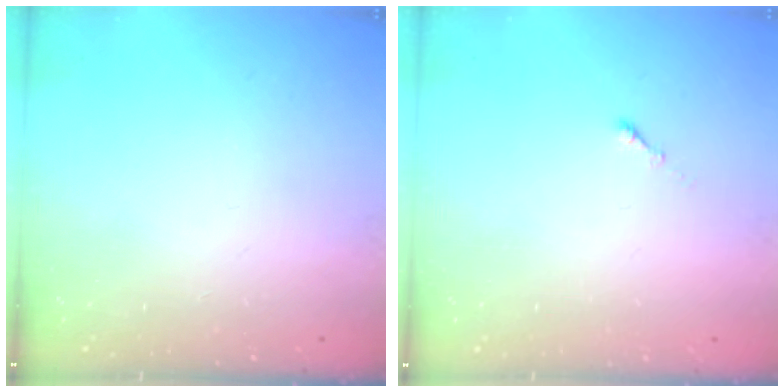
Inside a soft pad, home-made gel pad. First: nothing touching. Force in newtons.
{"total": 0.0}